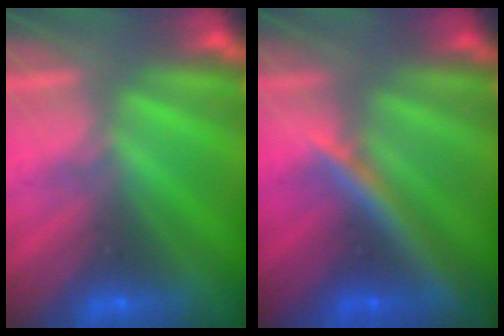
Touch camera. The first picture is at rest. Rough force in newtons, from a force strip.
{"total": 2.5}